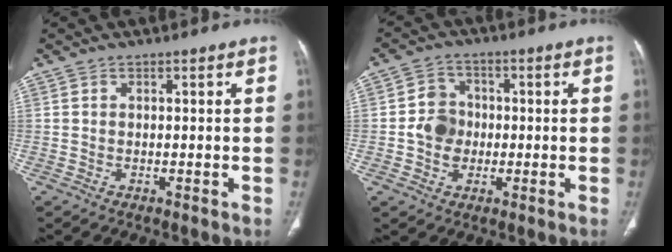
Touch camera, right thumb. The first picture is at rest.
{"total": 6.2, "force": [-0.6, 5.5, 3.0], "torque": [-0.028, 0.011, -0.017]}